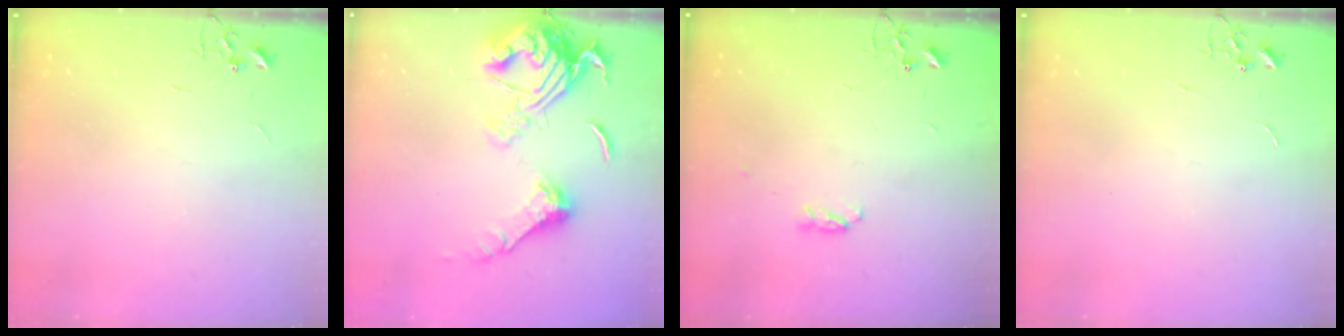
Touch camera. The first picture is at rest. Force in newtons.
{"total": 16.8, "press": 16.7, "slide": 1.8}
{"total": 3.3, "press": 3.1, "slide": 1.1}
{"total": 0.0}